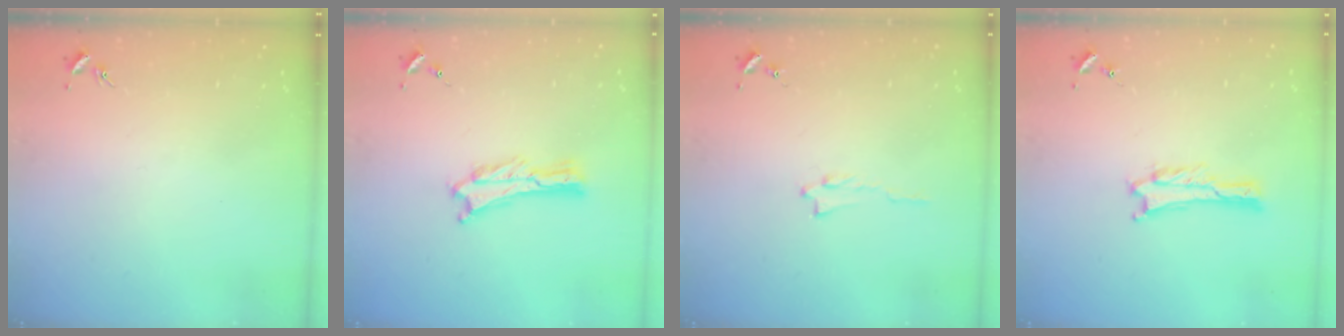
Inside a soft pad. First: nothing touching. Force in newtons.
{"total": 0.8, "press": 0.7, "slide": 0.2}
{"total": 0.6, "press": 0.6, "slide": 0.1}
{"total": 1.0, "press": 1.0, "slide": 0.1}